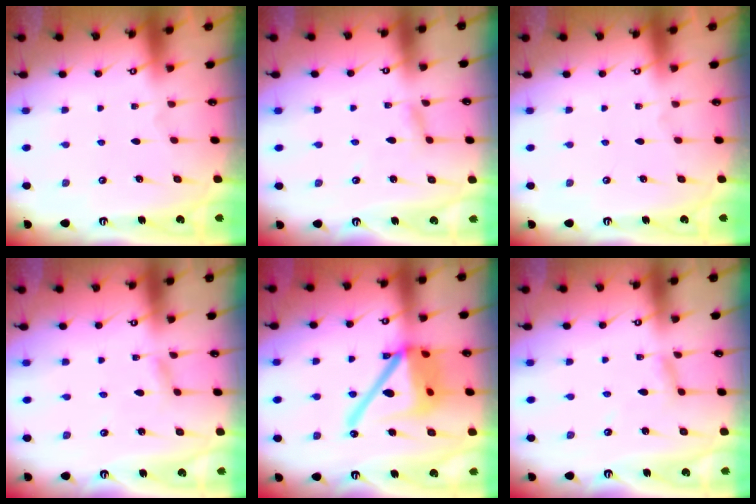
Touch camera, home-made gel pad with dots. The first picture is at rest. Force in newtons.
{"total": 2.4, "press": 2.4, "slide": 0.2}
{"total": 0.0}
{"total": 1.9, "press": 1.9, "slide": 0.1}
{"total": 19.8, "press": 19.6, "slide": 2.8}
{"total": 3.4, "press": 3.4, "slide": 0.3}